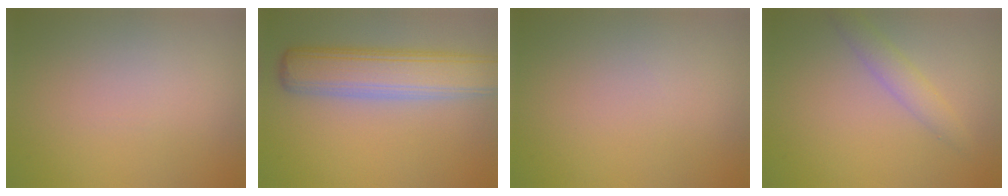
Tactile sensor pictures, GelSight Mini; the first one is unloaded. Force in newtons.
{"total": 7.0, "press": 7.0, "slide": 0.6}
{"total": 0.0}
{"total": 2.1, "press": 2.1, "slide": 0.0}